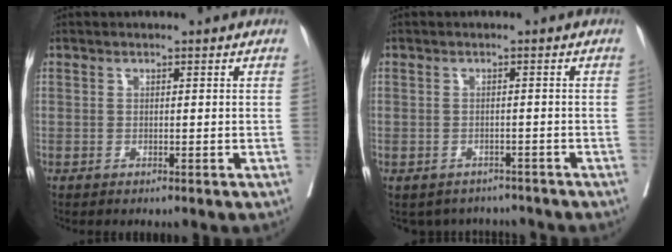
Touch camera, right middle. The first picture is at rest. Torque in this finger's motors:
{"motor_torque": [0.18, -0.28, 0.01, 0.01]}